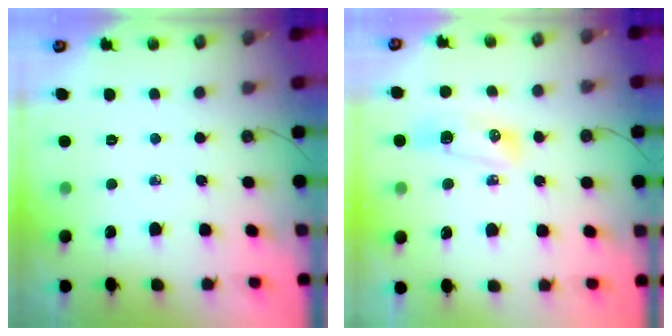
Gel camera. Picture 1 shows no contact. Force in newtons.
{"total": 8.8, "press": 8.4, "slide": 2.8}